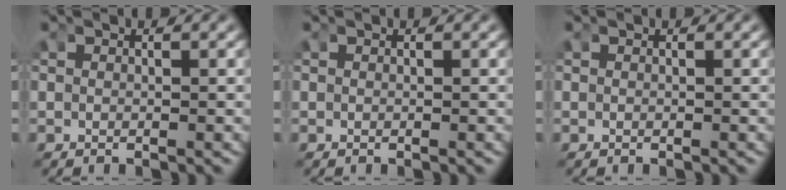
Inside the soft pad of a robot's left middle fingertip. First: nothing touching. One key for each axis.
{"total": 0.0}
{"total": 0.0}